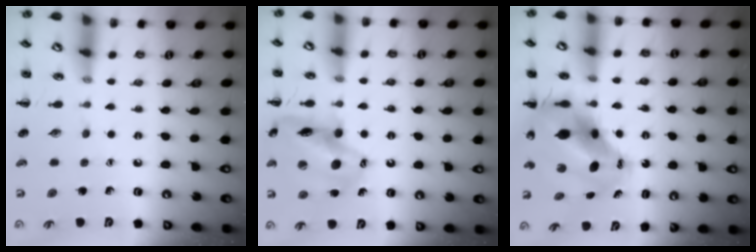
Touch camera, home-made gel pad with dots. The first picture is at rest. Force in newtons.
{"total": 16.1, "press": 15.7, "slide": 3.7}
{"total": 11.3, "press": 11.0, "slide": 2.6}